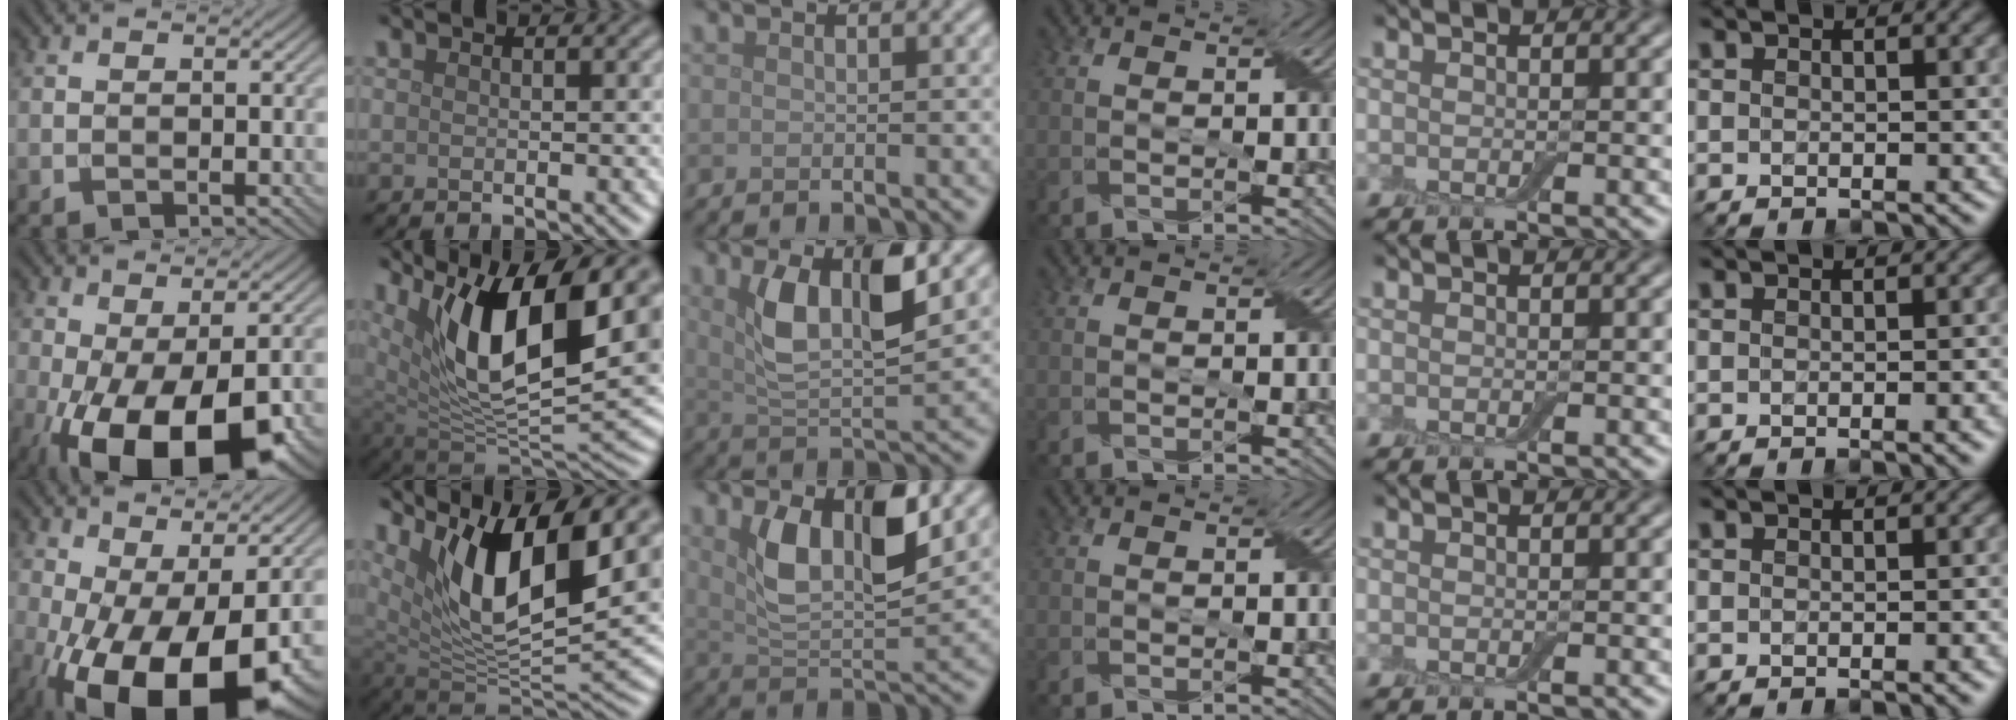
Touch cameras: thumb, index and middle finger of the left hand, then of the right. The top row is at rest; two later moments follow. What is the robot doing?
{"motion": "wrap", "object": "adhesive wrap"}